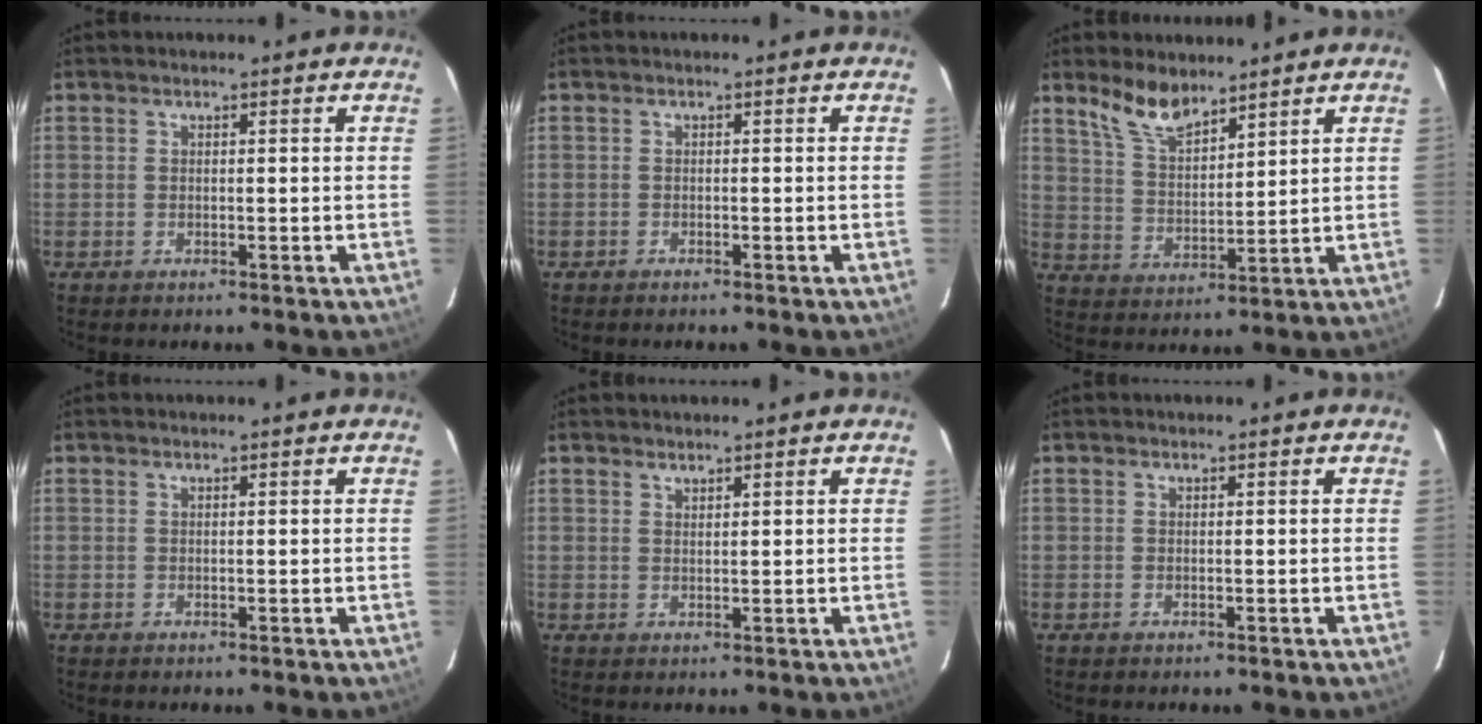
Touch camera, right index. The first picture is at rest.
{"total": 0.6, "force": [-0.5, 0.2, 0.0], "torque": [-0.001, 0.003, -0.010]}
{"total": 7.9, "force": [6.3, 2.6, 4.0], "torque": [-0.076, 0.006, 0.129]}
{"total": 0.0}
{"total": 1.0, "force": [0.9, 0.3, 0.2], "torque": [-0.004, 0.001, 0.018]}
{"total": 0.0}